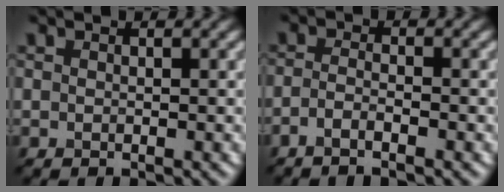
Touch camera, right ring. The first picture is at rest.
{"total": 1.8, "force": [-1.2, 0.4, 1.3], "torque": [-0.026, -0.004, -0.029]}